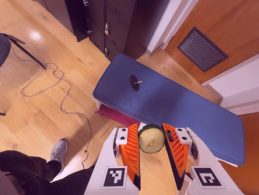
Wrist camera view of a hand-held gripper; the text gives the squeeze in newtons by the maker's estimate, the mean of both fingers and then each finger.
{"total": 8.1, "left": 7.7, "right": 8.5}